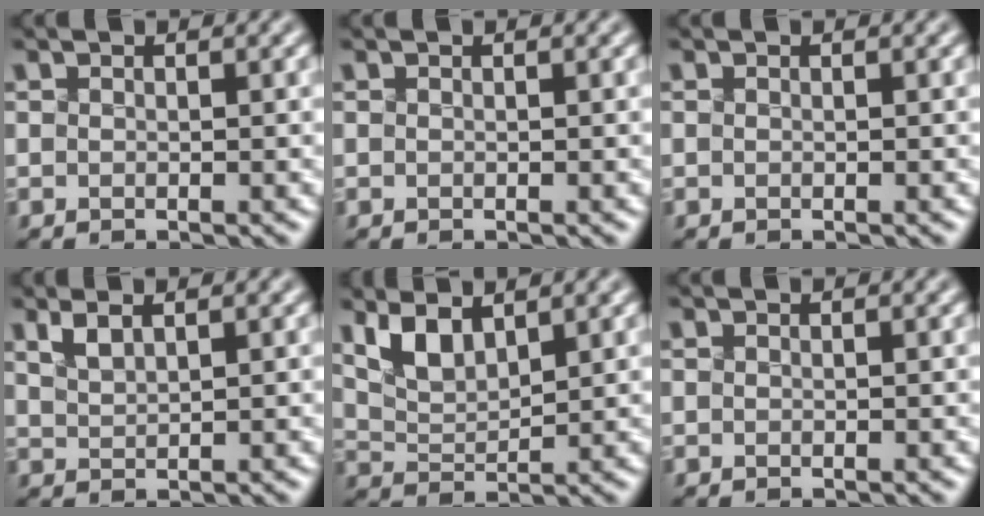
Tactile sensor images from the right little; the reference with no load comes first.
{"total": 0.0}
{"total": 0.0}
{"total": 1.2, "force": [0.9, 0.1, 0.8], "torque": [-0.024, 0.003, 0.028]}
{"total": 2.9, "force": [2.0, 1.0, 1.9], "torque": [-0.046, -0.006, 0.047]}
{"total": 0.0}